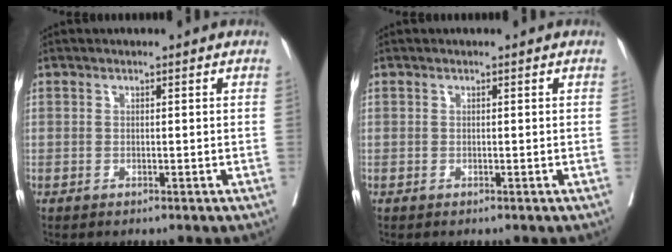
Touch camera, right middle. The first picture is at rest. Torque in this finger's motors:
{"motor_torque": [0.00, -0.16, 0.00, 0.00]}